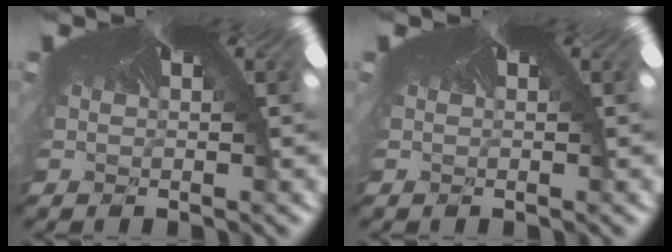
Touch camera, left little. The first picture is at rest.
{"total": 0.0}